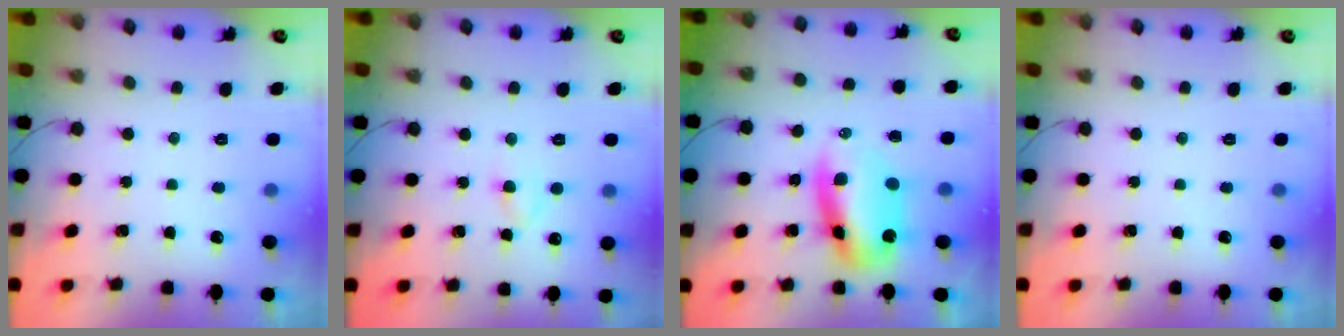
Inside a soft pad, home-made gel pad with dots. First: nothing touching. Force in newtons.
{"total": 2.6, "press": 2.4, "slide": 1.1}
{"total": 9.9, "press": 9.6, "slide": 2.4}
{"total": 0.0}